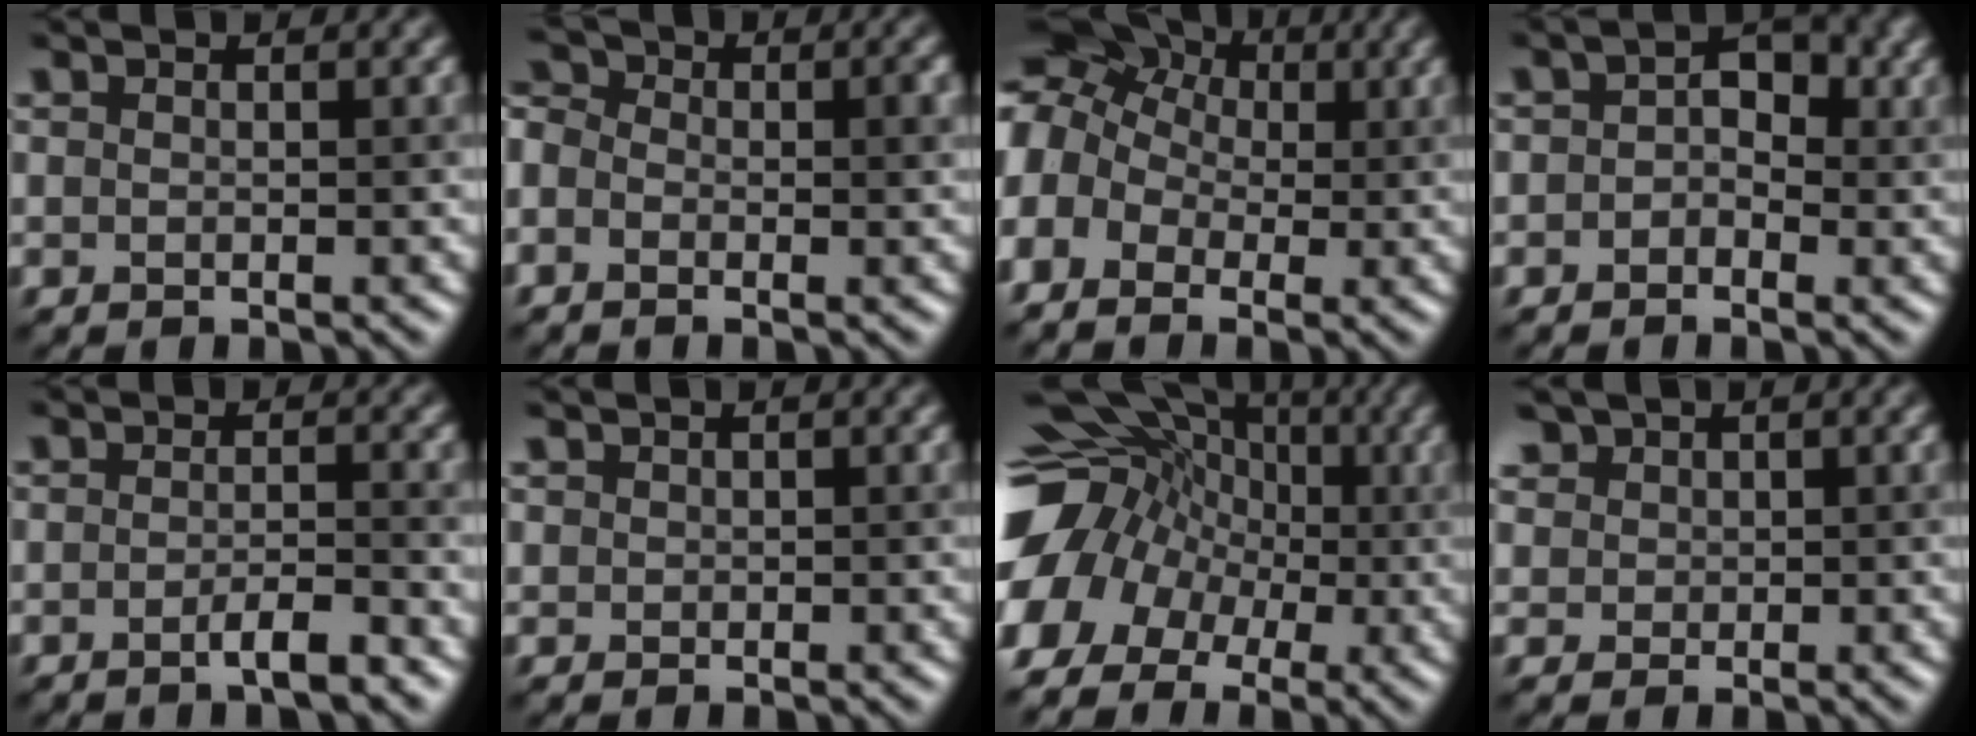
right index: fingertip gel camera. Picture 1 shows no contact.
{"total": 3.8, "force": [-0.4, 2.7, 2.6], "torque": [-0.043, 0.030, -0.017]}
{"total": 8.9, "force": [0.9, 7.4, 4.9], "torque": [-0.108, 0.043, -0.007]}
{"total": 2.4, "force": [-0.1, 1.6, 1.7], "torque": [-0.020, 0.020, -0.003]}
{"total": 2.2, "force": [-1.5, 0.2, 1.7], "torque": [-0.024, 0.014, -0.025]}
{"total": 0.7, "force": [0.1, 0.0, -0.7], "torque": [0.014, 0.008, 0.011]}
{"total": 13.3, "force": [-2.2, 11.6, 6.2], "torque": [-0.133, 0.017, -0.060]}
{"total": 2.3, "force": [1.5, 1.7, 0.0], "torque": [-0.009, 0.016, 0.040]}